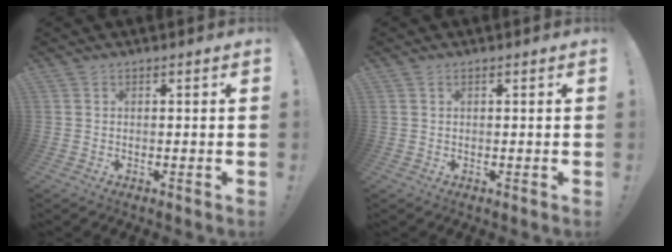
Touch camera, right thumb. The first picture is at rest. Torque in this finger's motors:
{"motor_torque": [-0.05, -0.14, 0.27, -0.11, 0.07]}